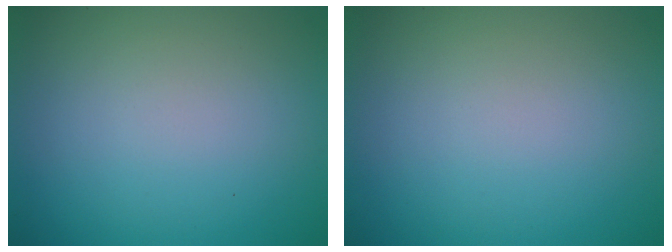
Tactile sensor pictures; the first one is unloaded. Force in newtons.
{"total": 0.0}